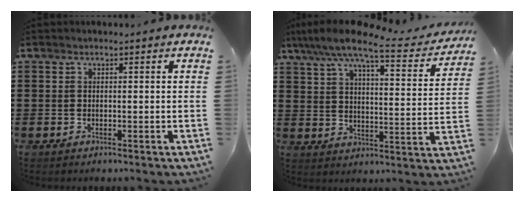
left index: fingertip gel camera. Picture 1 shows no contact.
{"total": 9.0, "force": [7.2, 0.6, 5.3], "torque": [-0.120, -0.036, 0.118]}